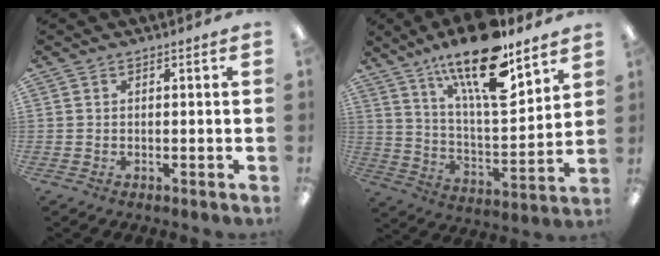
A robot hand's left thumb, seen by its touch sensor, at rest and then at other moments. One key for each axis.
{"total": 20.1, "fx": 13.9, "fy": 6.3, "fz": 13.1, "tx": -0.227, "ty": -0.082, "tz": 0.230}